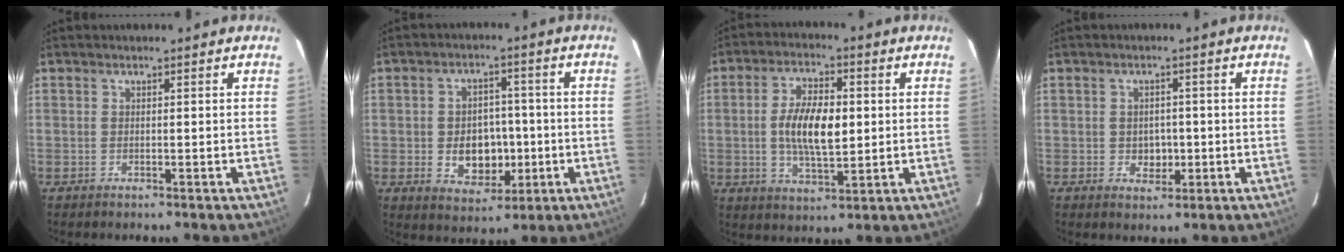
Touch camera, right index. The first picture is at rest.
{"total": 8.9, "force": [-1.7, 6.7, 5.6], "torque": [-0.112, 0.005, -0.010]}
{"total": 10.3, "force": [0.3, 4.5, 9.2], "torque": [-0.174, 0.004, 0.007]}
{"total": 3.5, "force": [-0.6, 3.0, 1.7], "torque": [-0.029, 0.005, -0.002]}